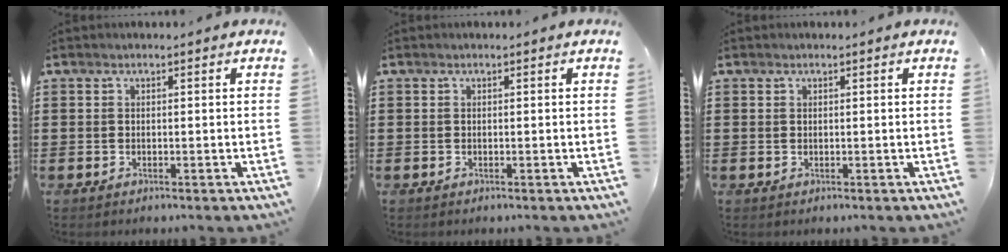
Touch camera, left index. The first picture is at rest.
{"total": 0.0}
{"total": 0.0}